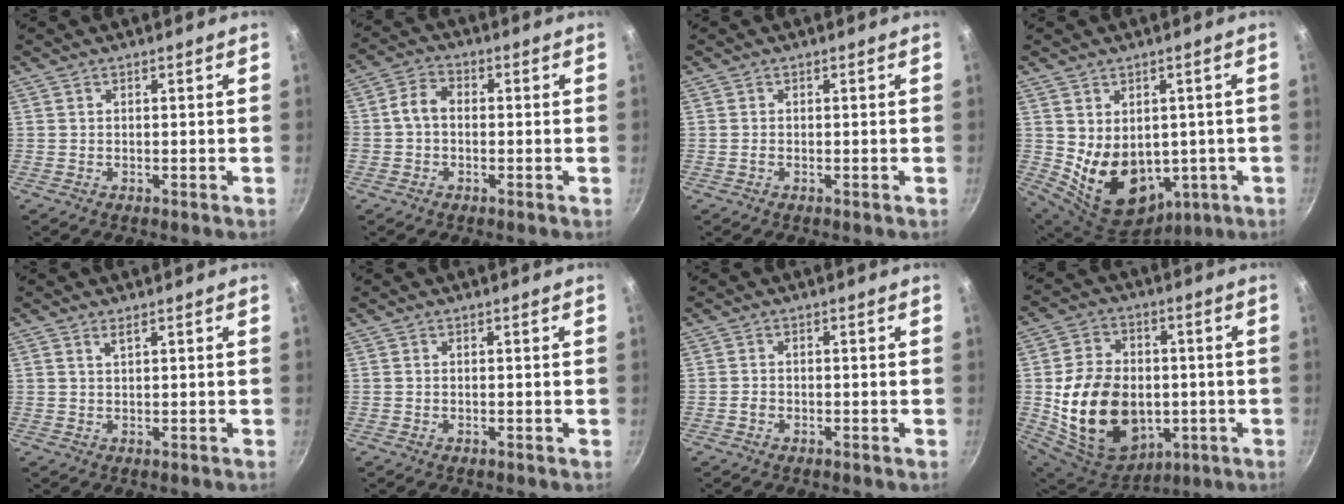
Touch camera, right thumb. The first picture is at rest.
{"total": 4.8, "force": [-0.6, 3.6, 3.1], "torque": [-0.052, 0.019, -0.024]}
{"total": 0.6, "force": [-0.2, 0.4, 0.3], "torque": [-0.004, 0.001, -0.006]}
{"total": 14.6, "force": [-0.5, 11.0, 9.5], "torque": [-0.131, -0.023, 0.029]}
{"total": 1.2, "force": [0.8, 0.3, 0.9], "torque": [-0.017, -0.001, 0.017]}
{"total": 0.0}
{"total": 1.2, "force": [-0.6, 0.9, 0.6], "torque": [-0.011, 0.004, -0.011]}
{"total": 21.5, "force": [-2.2, 15.9, 14.4], "torque": [-0.240, 0.009, -0.017]}